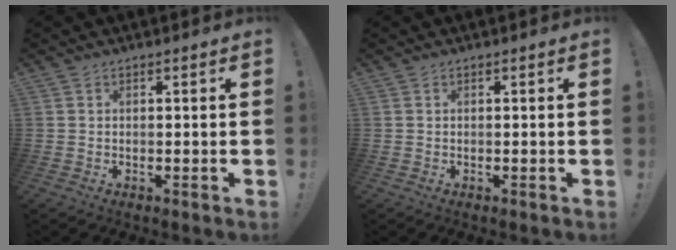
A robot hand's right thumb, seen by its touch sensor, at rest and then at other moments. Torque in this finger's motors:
{"motor_torque": [-0.03, 0.03, -0.05, 0.06, 0.00]}